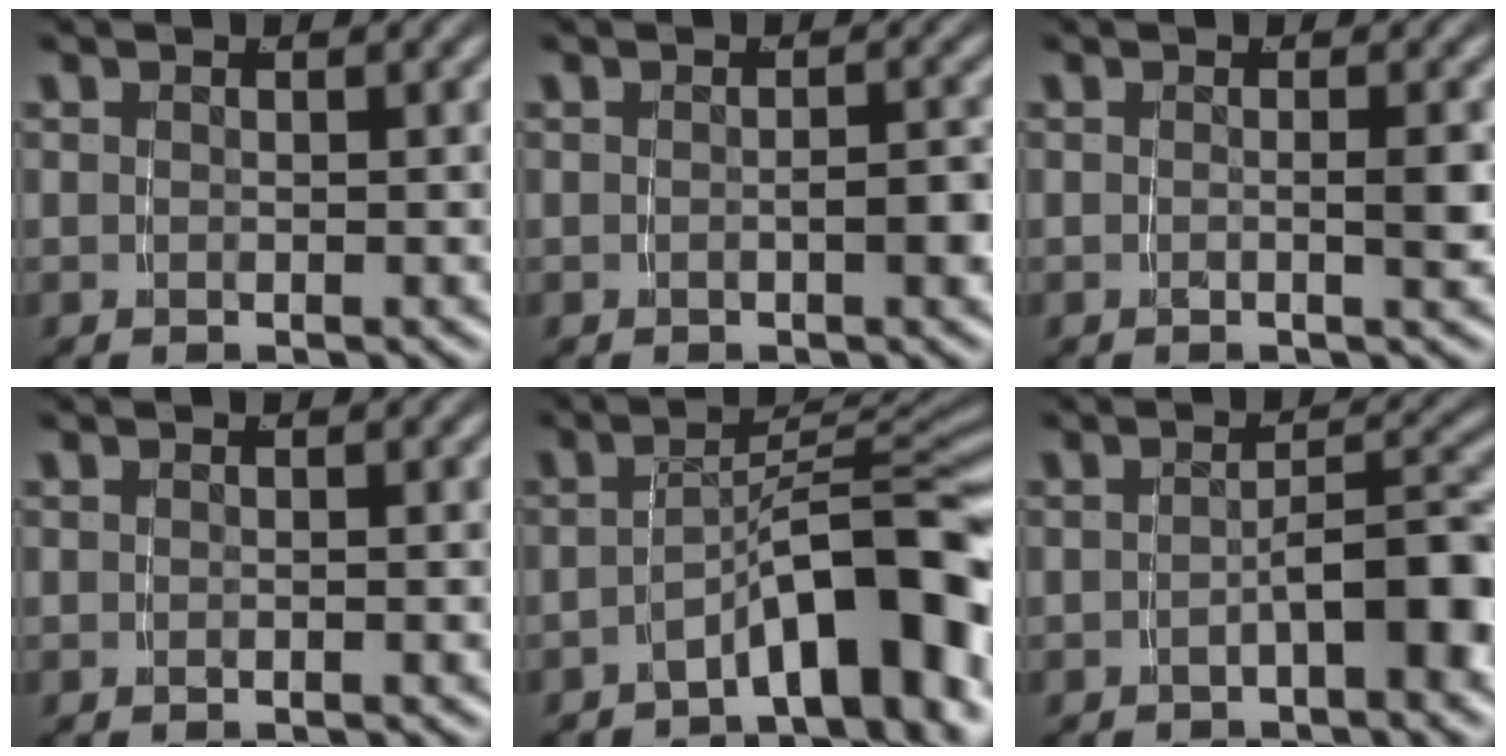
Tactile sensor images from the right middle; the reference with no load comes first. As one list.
[{"total": 1.5, "force": [-0.7, 0.3, 1.3], "torque": [-0.019, 0.001, -0.012]}, {"total": 1.5, "force": [-0.3, -0.7, 1.3], "torque": [-0.019, -0.002, -0.004]}, {"total": 0.0}, {"total": 9.1, "force": [-4.6, 2.8, 7.3], "torque": [-0.093, 0.003, -0.069]}, {"total": 4.2, "force": [-2.3, 0.8, 3.4], "torque": [-0.035, 0.003, -0.034]}]